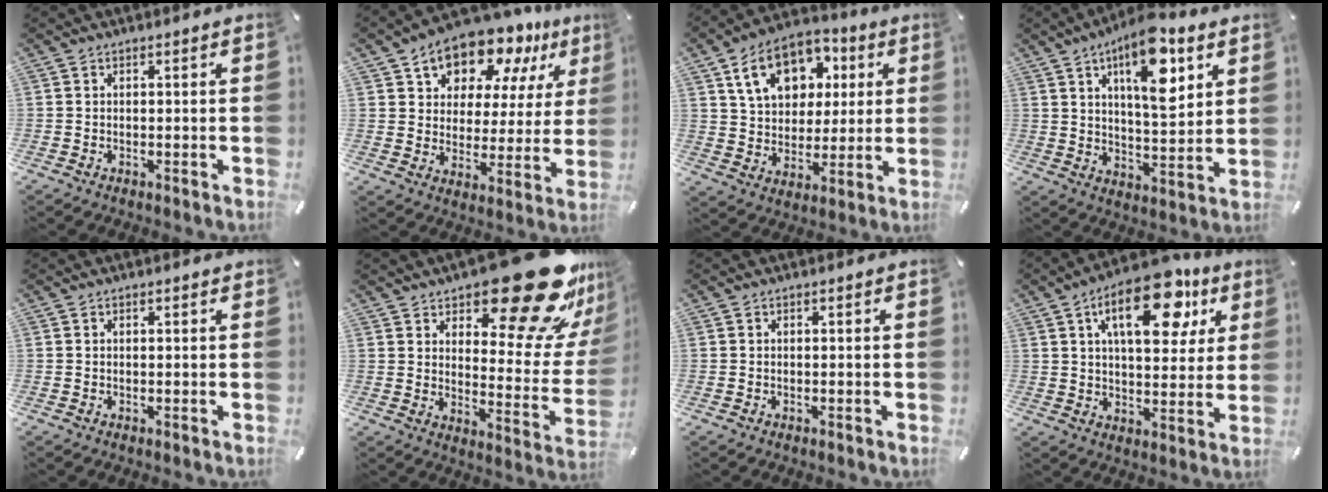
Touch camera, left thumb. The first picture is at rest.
{"total": 13.0, "force": [10.5, 7.0, 3.0], "torque": [-0.058, -0.093, 0.189]}
{"total": 14.5, "force": [6.5, 10.8, 7.2], "torque": [-0.127, -0.012, 0.124]}
{"total": 14.8, "force": [7.7, 6.0, 11.1], "torque": [-0.172, -0.030, 0.127]}
{"total": 0.0}
{"total": 27.0, "force": [19.1, 9.9, 16.3], "torque": [-0.190, -0.136, 0.308]}
{"total": 0.0}
{"total": 19.0, "force": [9.3, 9.4, 13.6], "torque": [-0.201, -0.029, 0.150]}